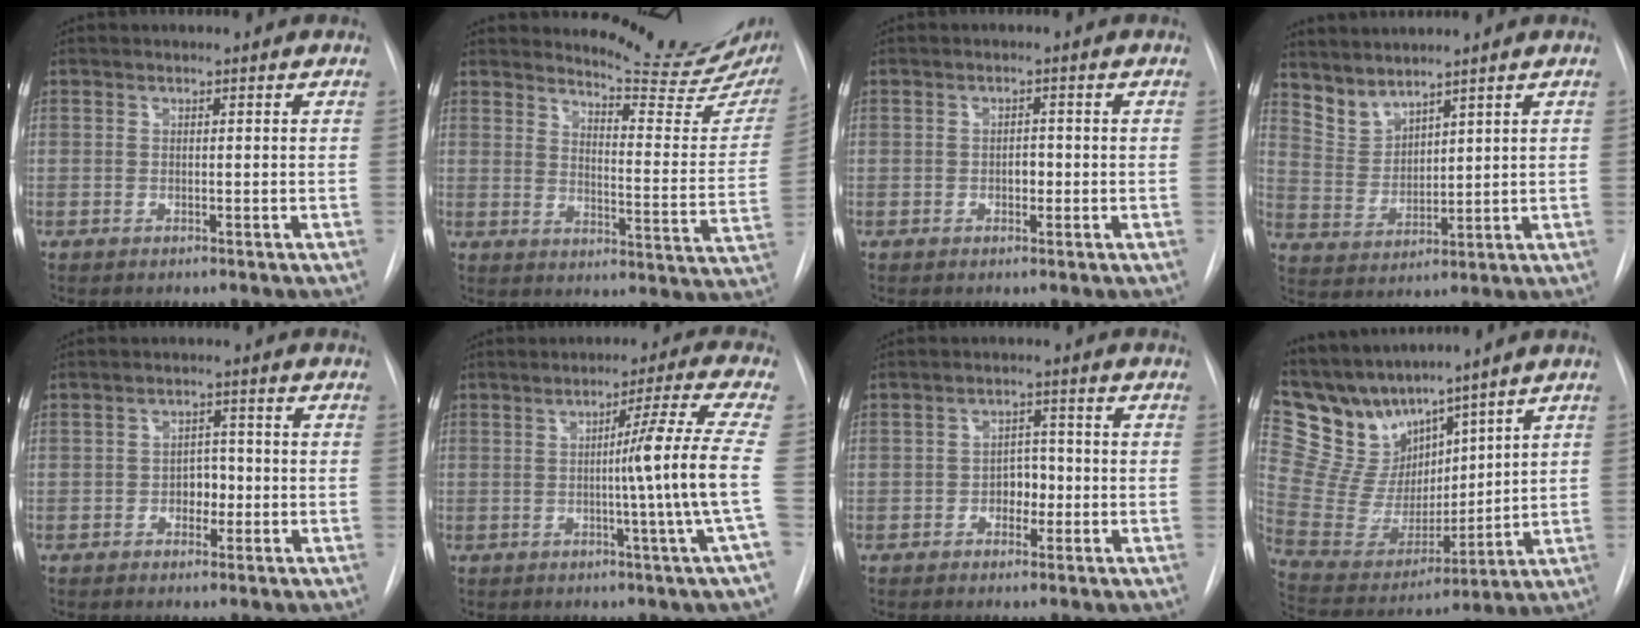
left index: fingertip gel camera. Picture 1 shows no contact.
{"total": 15.3, "force": [14.5, 0.6, 4.8], "torque": [-0.067, -0.098, 0.175]}
{"total": 1.4, "force": [-0.3, 1.0, 1.0], "torque": [-0.012, 0.003, -0.002]}
{"total": 5.2, "force": [5.1, 1.0, 0.6], "torque": [-0.028, 0.006, 0.118]}
{"total": 2.9, "force": [-0.8, 2.1, 1.9], "torque": [-0.018, 0.007, -0.010]}
{"total": 10.1, "force": [-1.0, -3.2, 9.5], "torque": [-0.130, -0.012, -0.013]}
{"total": 3.2, "force": [-0.9, 2.2, 2.0], "torque": [-0.021, 0.008, -0.014]}
{"total": 12.4, "force": [11.0, 4.8, 3.4], "torque": [-0.087, 0.021, 0.231]}